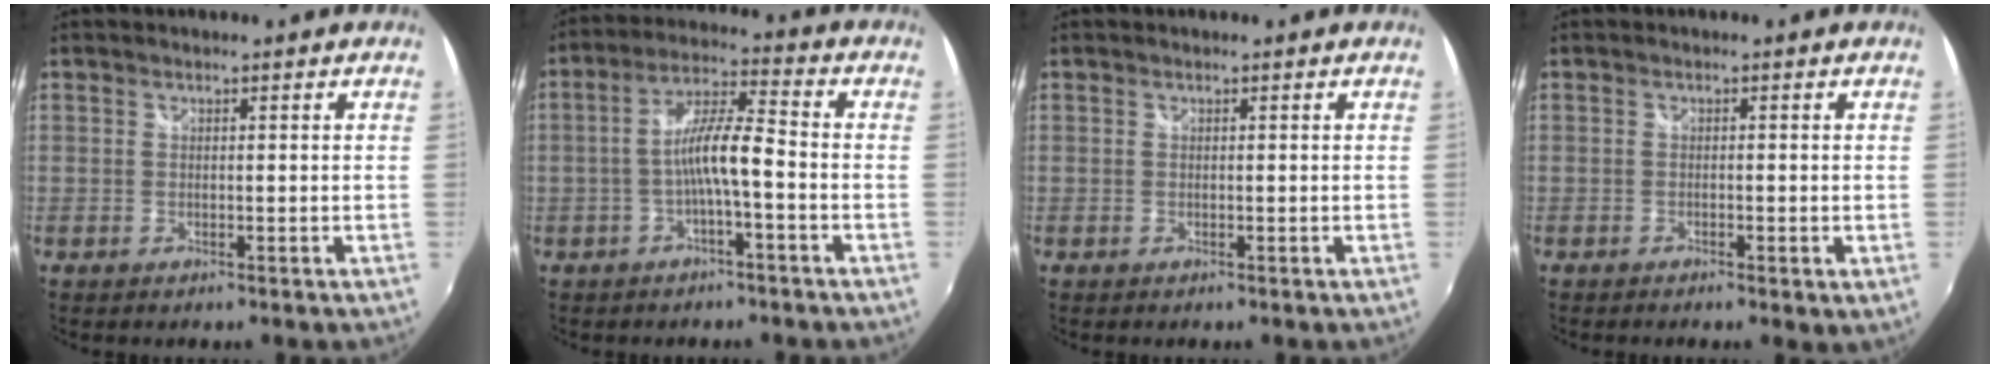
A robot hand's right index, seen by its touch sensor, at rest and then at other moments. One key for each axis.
{"total": 7.5, "fx": -2.4, "fy": 0.8, "fz": 7.1, "tx": -0.148, "ty": 0.014, "tz": -0.042}
{"total": 0.0}
{"total": 1.6, "fx": -0.5, "fy": 0.6, "fz": 1.4, "tx": -0.024, "ty": -0.006, "tz": -0.009}